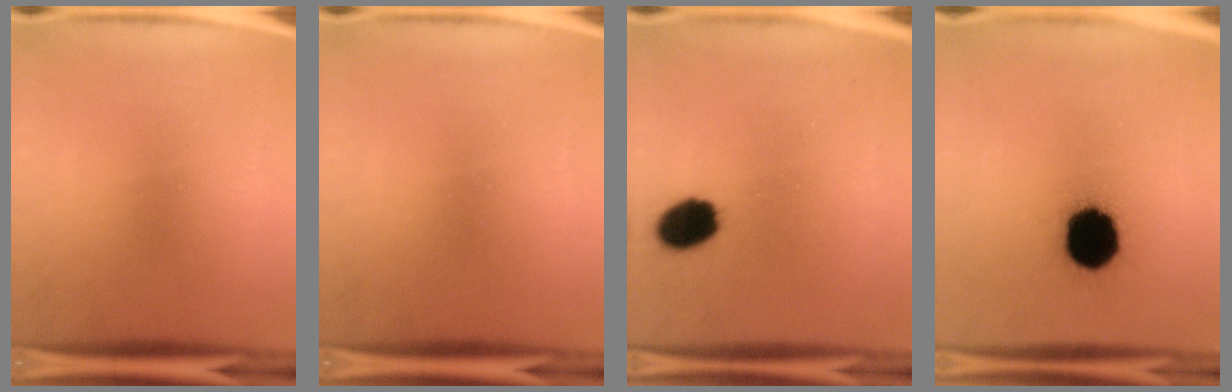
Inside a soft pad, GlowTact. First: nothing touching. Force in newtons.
{"total": 0.0}
{"total": 8.4}
{"total": 17.4}